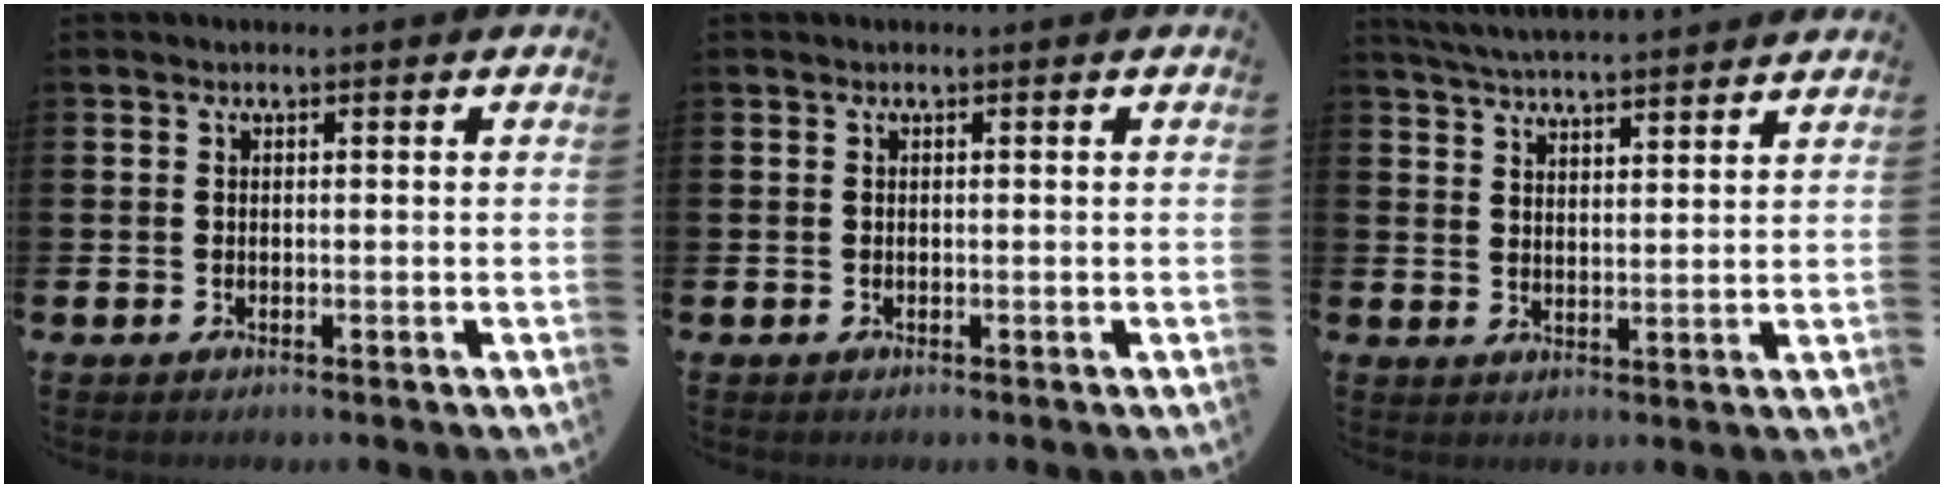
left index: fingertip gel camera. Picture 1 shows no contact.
{"total": 0.0}
{"total": 5.0, "force": [4.9, -0.1, 0.4], "torque": [-0.029, -0.030, 0.088]}